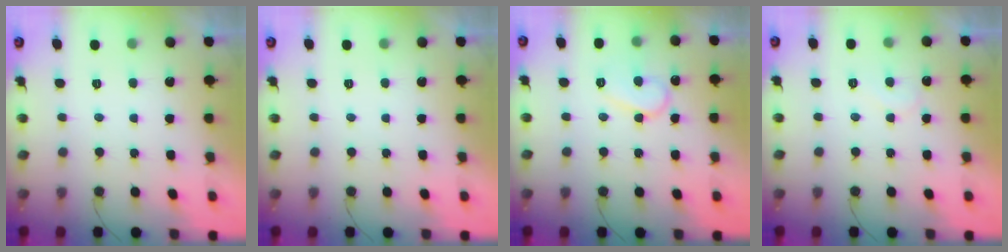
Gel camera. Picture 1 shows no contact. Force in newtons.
{"total": 0.0}
{"total": 10.0, "press": 9.9, "slide": 1.0}
{"total": 5.7, "press": 5.7, "slide": 0.5}